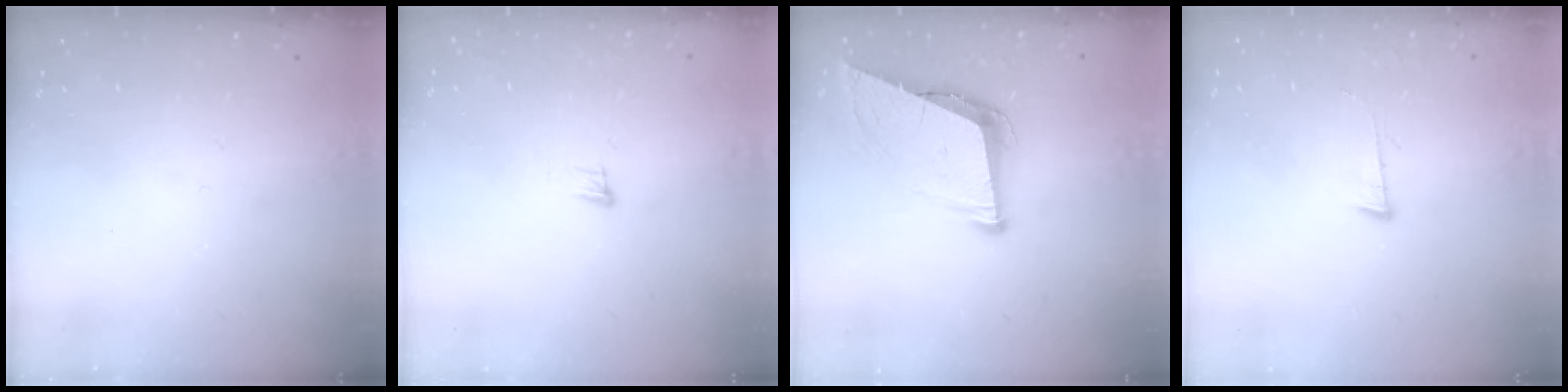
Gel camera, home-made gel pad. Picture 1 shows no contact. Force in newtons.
{"total": 4.3, "press": 4.1, "slide": 1.0}
{"total": 9.2, "press": 8.7, "slide": 2.9}
{"total": 4.3, "press": 4.2, "slide": 0.5}